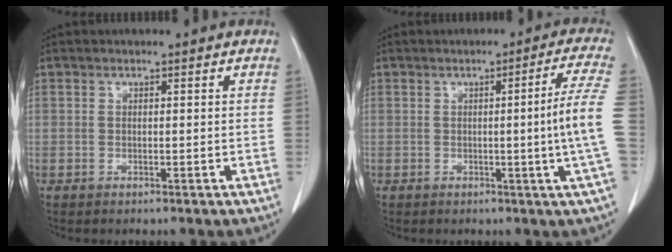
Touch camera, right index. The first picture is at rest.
{"total": 7.5, "force": [-0.8, -2.3, 7.1], "torque": [-0.090, -0.010, -0.013]}